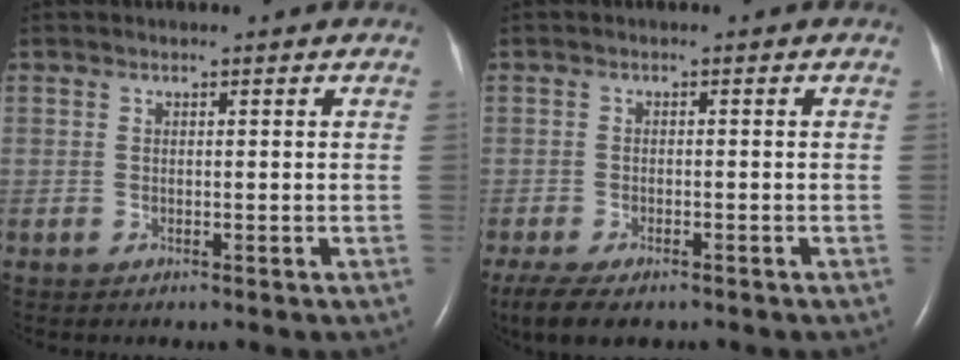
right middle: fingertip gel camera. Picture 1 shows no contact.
{"total": 6.4, "force": [-4.6, 2.1, 3.9], "torque": [-0.070, -0.018, -0.071]}